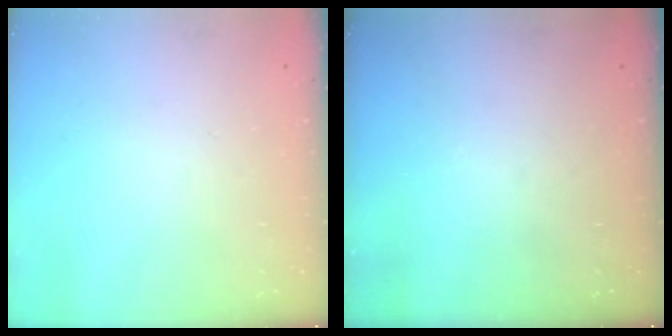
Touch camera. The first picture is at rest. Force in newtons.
{"total": 0.0}